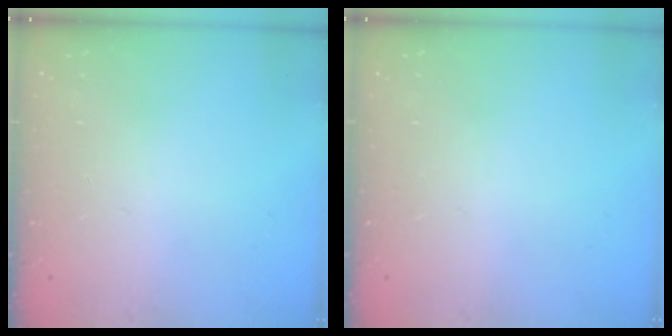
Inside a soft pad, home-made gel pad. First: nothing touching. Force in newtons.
{"total": 0.0}